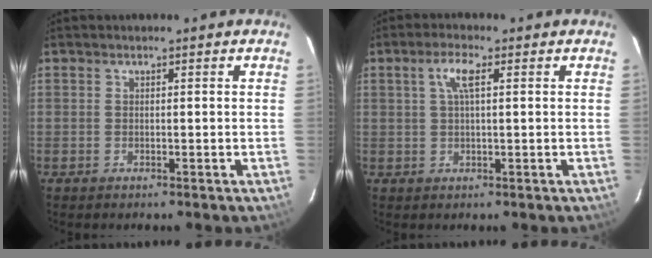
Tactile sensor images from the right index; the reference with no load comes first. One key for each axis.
{"total": 3.7, "fx": 1.2, "fy": 0.9, "fz": 3.4, "tx": -0.069, "ty": 0.008, "tz": 0.023}